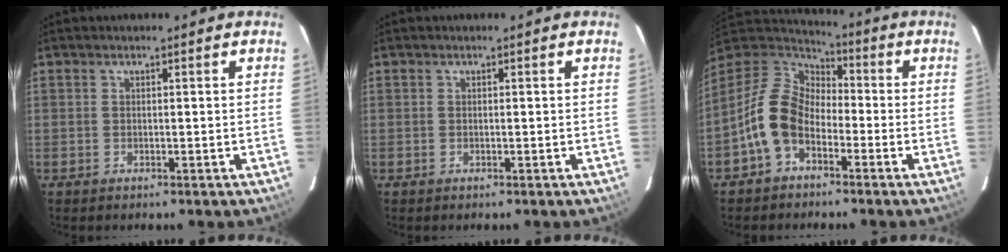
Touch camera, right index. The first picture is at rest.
{"total": 0.0}
{"total": 11.7, "force": [-4.6, 7.9, 7.3], "torque": [-0.155, 0.015, -0.097]}